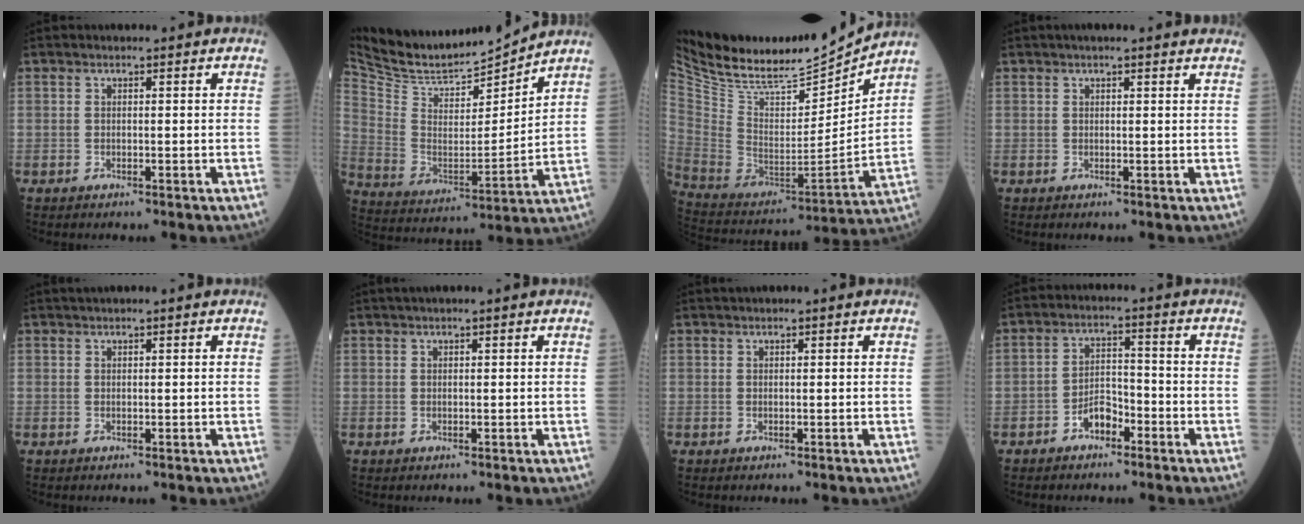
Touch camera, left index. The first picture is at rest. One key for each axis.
{"total": 14.3, "fx": 14.0, "fy": 1.1, "fz": 2.7, "tx": -0.069, "ty": -0.009, "tz": 0.259}
{"total": 23.2, "fx": 21.1, "fy": 3.7, "fz": 8.9, "tx": -0.181, "ty": -0.032, "tz": 0.357}
{"total": 4.8, "fx": 4.1, "fy": 0.2, "fz": 2.5, "tx": -0.033, "ty": 0.023, "tz": 0.042}
{"total": 1.1, "fx": 0.6, "fy": 0.0, "fz": 0.9, "tx": -0.017, "ty": 0.015, "tz": 0.013}
{"total": 1.2, "fx": 0.7, "fy": 0.0, "fz": 1.1, "tx": -0.023, "ty": 0.014, "tz": 0.012}
{"total": 0.7, "fx": 0.4, "fy": 0.1, "fz": 0.6, "tx": -0.012, "ty": 0.014, "tz": 0.008}
{"total": 4.4, "fx": -2.8, "fy": 2.2, "fz": 2.5, "tx": -0.045, "ty": 0.012, "tz": -0.052}